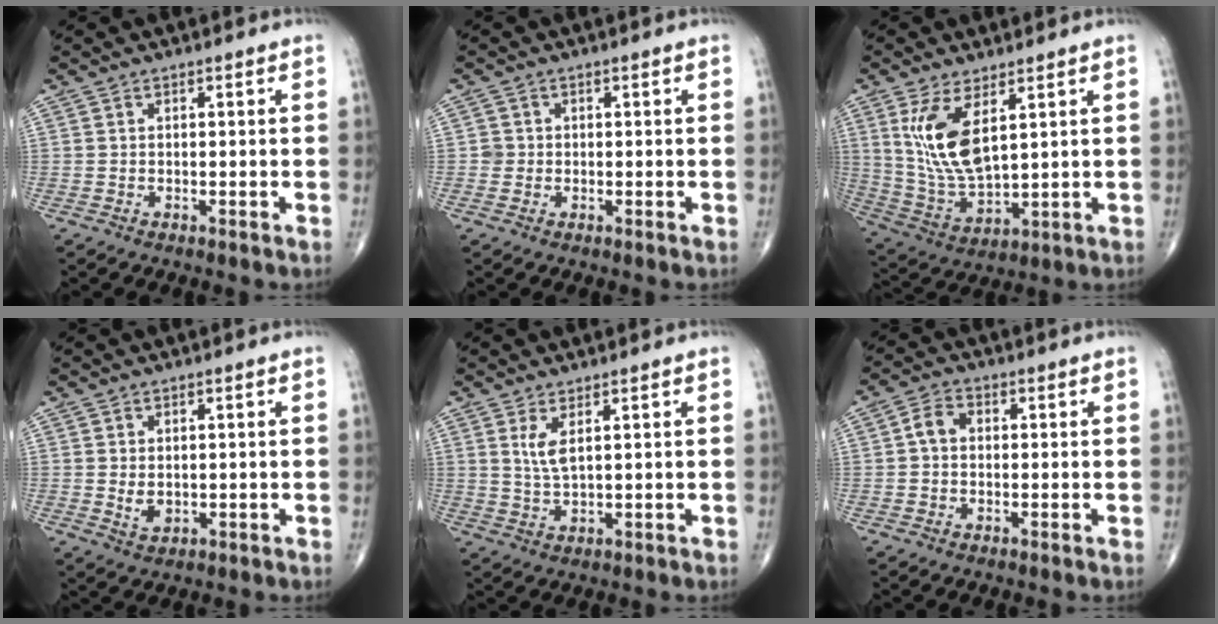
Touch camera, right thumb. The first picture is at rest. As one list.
[{"total": 1.5, "force": [-0.1, 1.5, 0.1], "torque": [0.009, 0.006, -0.004]}, {"total": 12.0, "force": [4.3, 5.1, 9.9], "torque": [-0.200, -0.027, 0.101]}, {"total": 2.9, "force": [0.1, 2.0, 2.1], "torque": [-0.032, -0.008, 0.010]}, {"total": 3.7, "force": [1.6, 1.0, 3.2], "torque": [-0.068, -0.014, 0.038]}, {"total": 3.6, "force": [0.1, 2.7, 2.4], "torque": [-0.040, 0.014, -0.004]}]